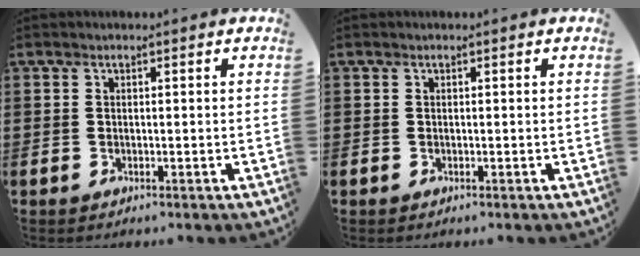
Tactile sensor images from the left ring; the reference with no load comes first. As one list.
[{"total": 0.0}]